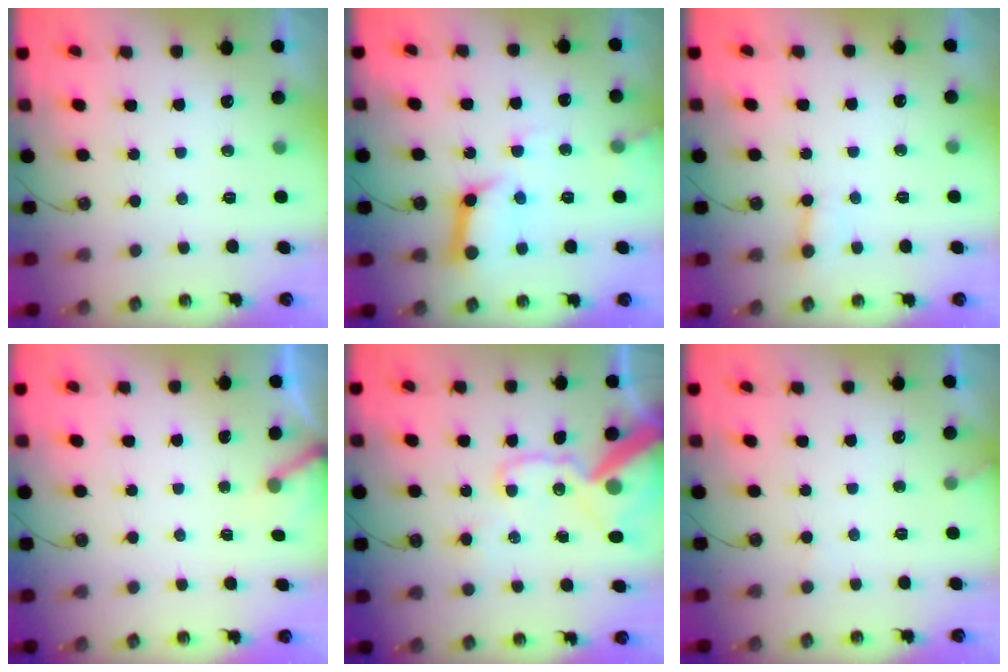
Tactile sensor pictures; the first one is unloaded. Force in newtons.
{"total": 13.5, "press": 13.4, "slide": 1.7}
{"total": 5.6, "press": 5.6, "slide": 0.5}
{"total": 3.0, "press": 3.0, "slide": 0.2}
{"total": 19.1, "press": 18.9, "slide": 2.6}
{"total": 5.1, "press": 5.0, "slide": 0.3}